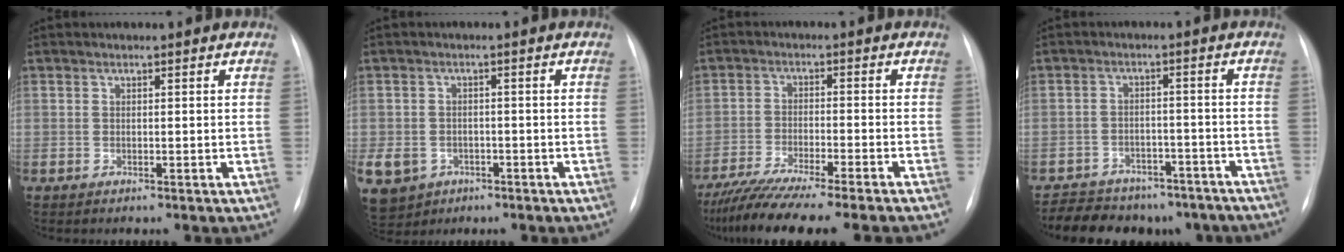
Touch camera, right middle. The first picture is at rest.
{"total": 13.1, "force": [-5.7, 10.8, 4.8], "torque": [-0.146, 0.004, -0.076]}
{"total": 13.9, "force": [-11.8, -0.4, 7.3], "torque": [-0.111, -0.040, -0.187]}
{"total": 16.0, "force": [-13.3, 7.2, 5.1], "torque": [-0.096, 0.015, -0.165]}